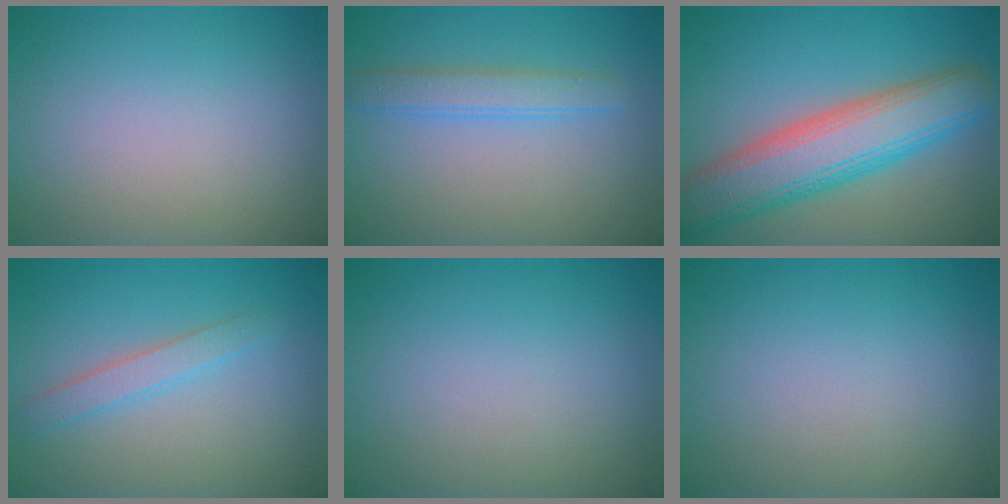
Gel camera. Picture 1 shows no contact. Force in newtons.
{"total": 2.5, "press": 2.5, "slide": 0.1}
{"total": 8.9, "press": 8.9, "slide": 0.2}
{"total": 2.0, "press": 2.0, "slide": 0.2}
{"total": 0.0}
{"total": 0.0}